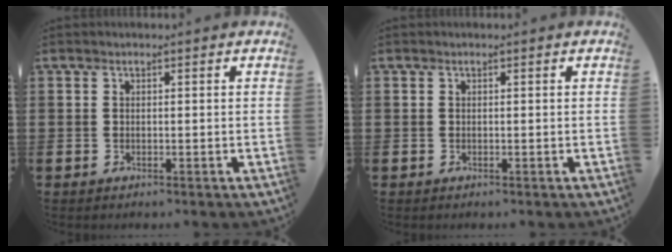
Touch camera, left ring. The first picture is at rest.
{"total": 0.0}